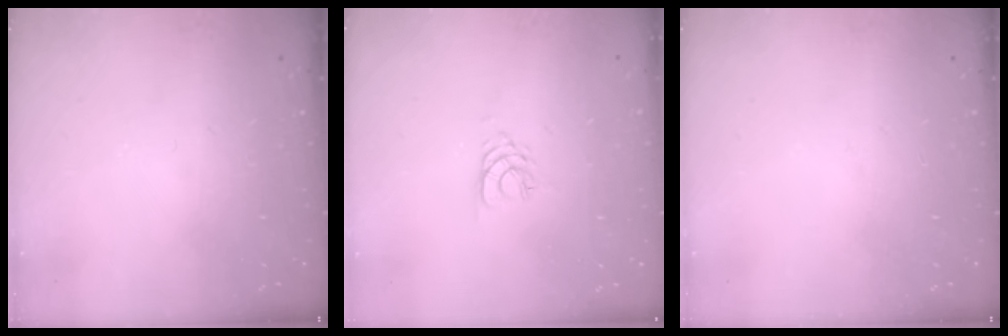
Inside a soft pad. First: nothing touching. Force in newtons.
{"total": 3.0, "press": 2.9, "slide": 0.4}
{"total": 0.0}